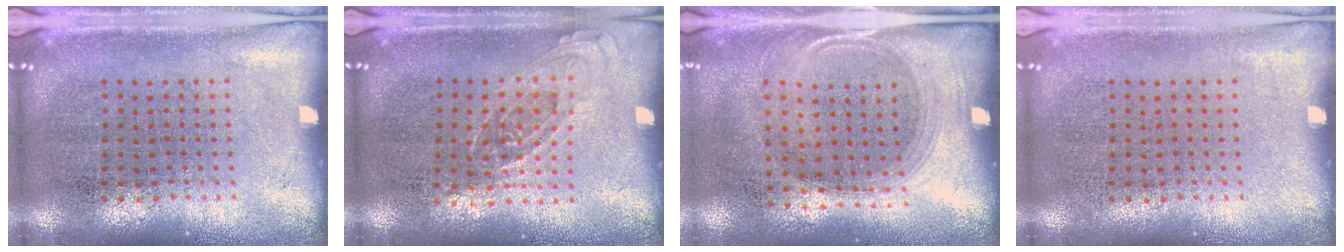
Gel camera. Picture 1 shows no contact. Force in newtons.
{"total": 0.8, "press": 0.7, "slide": 0.3}
{"total": 1.5, "press": 1.3, "slide": 0.7}
{"total": 0.0}